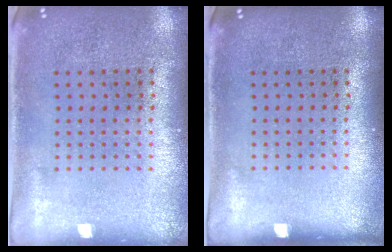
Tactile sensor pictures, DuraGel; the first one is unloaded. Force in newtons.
{"total": 0.0}